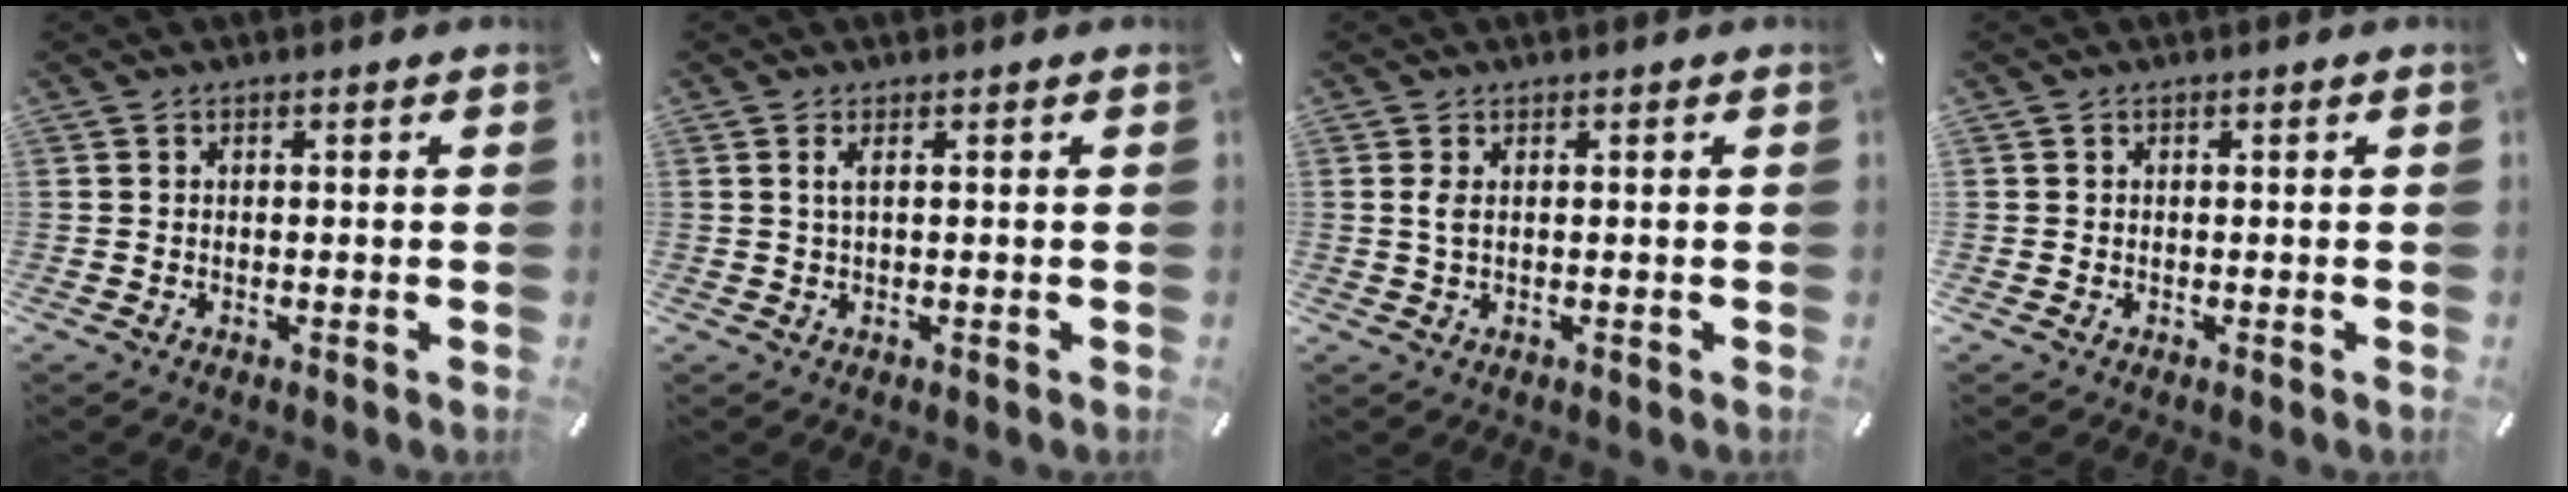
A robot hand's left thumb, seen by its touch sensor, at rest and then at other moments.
{"total": 1.7, "force": [0.4, 0.2, 1.7], "torque": [-0.034, 0.000, 0.007]}
{"total": 2.1, "force": [0.4, 0.7, 1.9], "torque": [-0.046, 0.001, 0.003]}
{"total": 0.6, "force": [0.0, 0.5, -0.1], "torque": [0.005, 0.006, -0.003]}